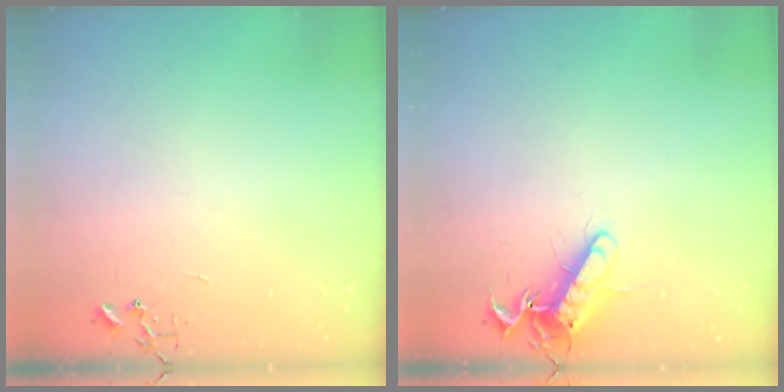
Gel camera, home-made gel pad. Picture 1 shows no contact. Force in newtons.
{"total": 13.6, "press": 13.6, "slide": 1.4}